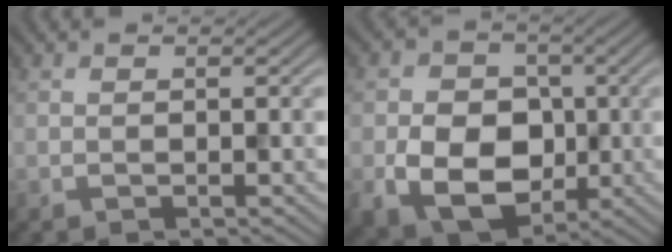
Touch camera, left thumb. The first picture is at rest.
{"total": 10.3, "force": [-2.2, 7.9, 6.2], "torque": [-0.126, -0.019, -0.045]}